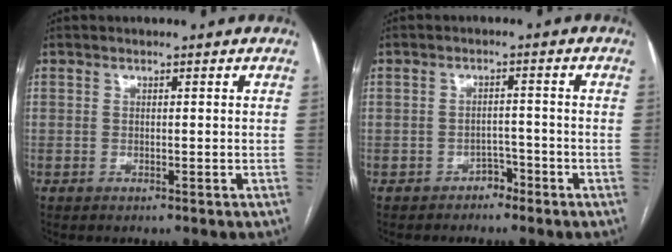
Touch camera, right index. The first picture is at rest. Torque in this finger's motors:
{"motor_torque": [-0.38, 0.11, -1.00, -0.21]}